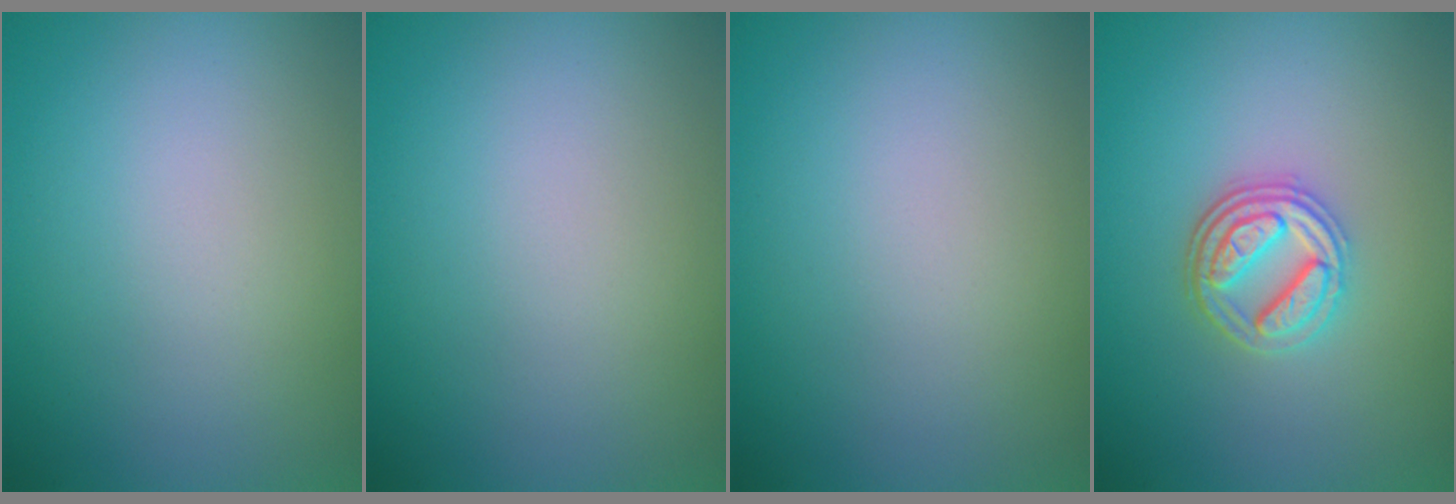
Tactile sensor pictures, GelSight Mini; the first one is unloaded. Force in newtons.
{"total": 0.0}
{"total": 0.0}
{"total": 3.5, "press": 3.0, "slide": 1.8}